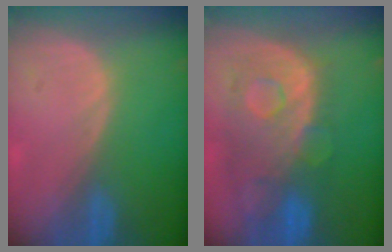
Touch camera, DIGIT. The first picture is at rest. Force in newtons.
{"total": 11.2, "press": 9.7, "slide": 5.6}